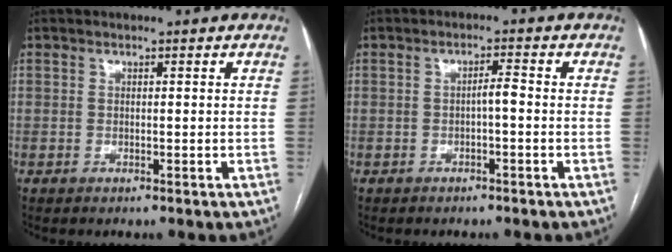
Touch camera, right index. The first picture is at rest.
{"total": 1.9, "force": [-0.5, 0.3, 1.8], "torque": [-0.028, 0.005, -0.010]}